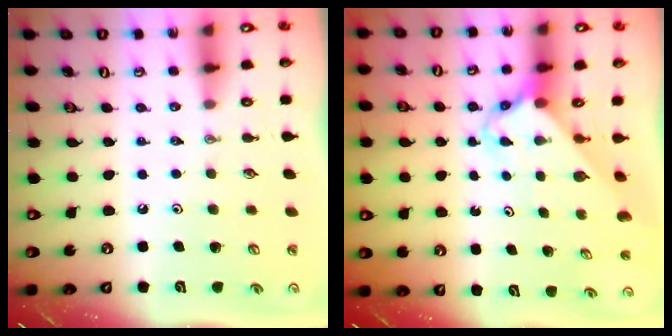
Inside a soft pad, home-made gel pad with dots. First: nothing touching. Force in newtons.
{"total": 2.7, "press": 2.7, "slide": 0.3}